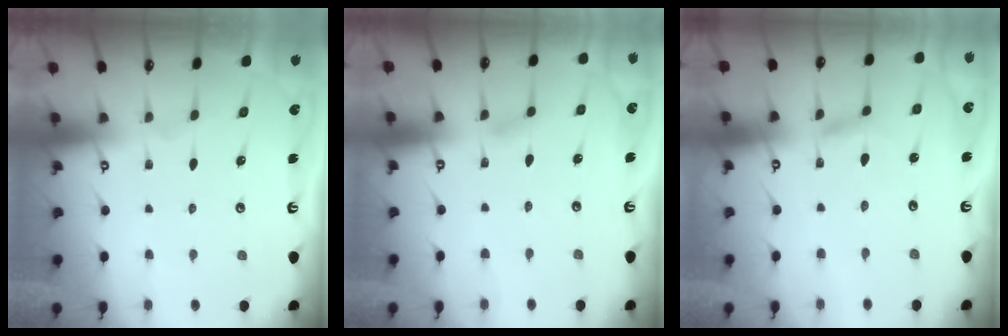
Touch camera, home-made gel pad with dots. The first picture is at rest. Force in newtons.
{"total": 3.2, "press": 3.2, "slide": 0.4}
{"total": 2.6, "press": 2.6, "slide": 0.3}